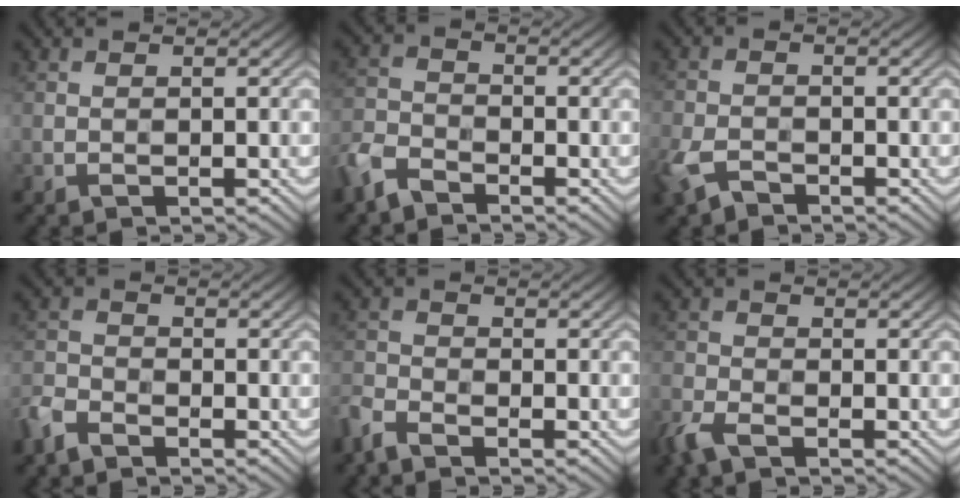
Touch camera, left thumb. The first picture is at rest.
{"total": 5.6, "force": [-4.1, 2.8, 2.6], "torque": [-0.066, -0.010, -0.095]}
{"total": 4.9, "force": [-3.1, 2.6, 2.8], "torque": [-0.067, -0.011, -0.065]}
{"total": 4.0, "force": [-3.1, 1.9, 1.6], "torque": [-0.046, -0.012, -0.071]}
{"total": 3.8, "force": [-3.3, 1.1, 1.5], "torque": [-0.045, -0.014, -0.068]}
{"total": 4.3, "force": [-3.2, 1.7, 2.3], "torque": [-0.061, -0.014, -0.070]}